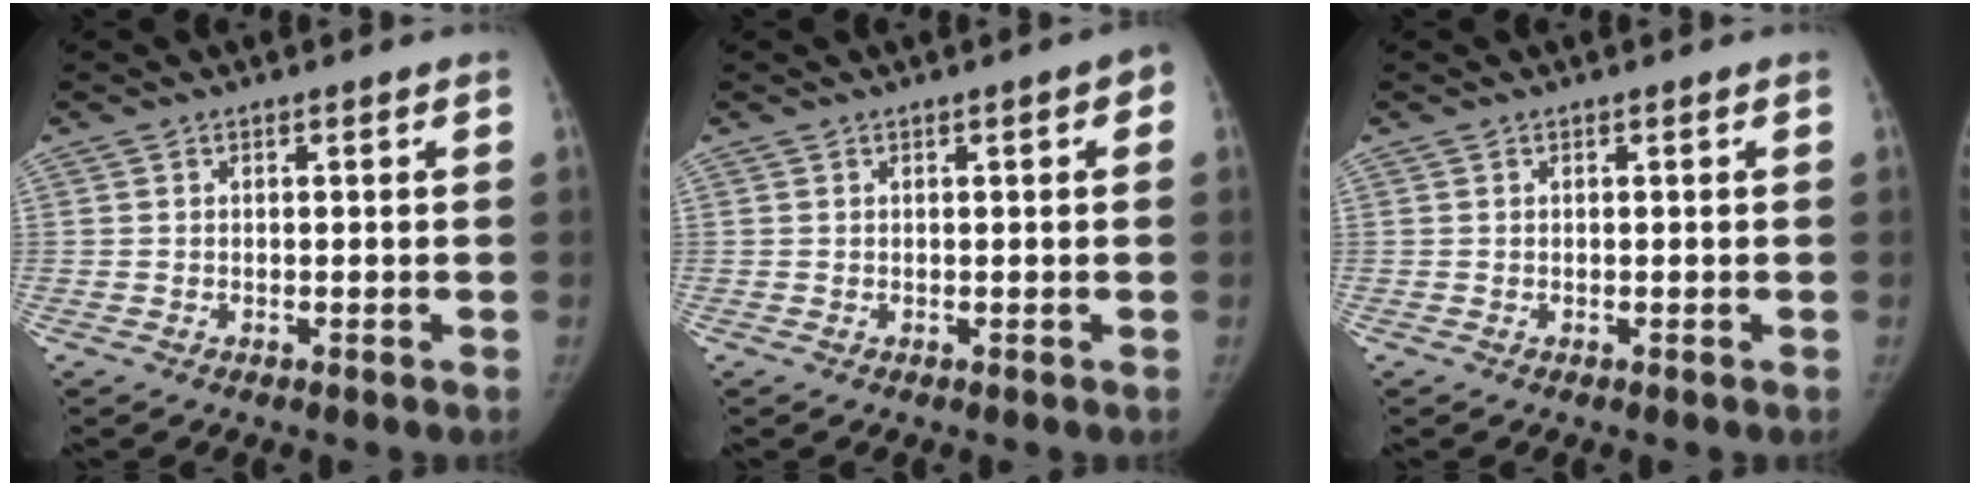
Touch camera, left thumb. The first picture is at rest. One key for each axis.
{"total": 2.2, "fx": 0.6, "fy": 0.7, "fz": 2.0, "tx": -0.019, "ty": 0.003, "tz": 0.004}
{"total": 0.0}